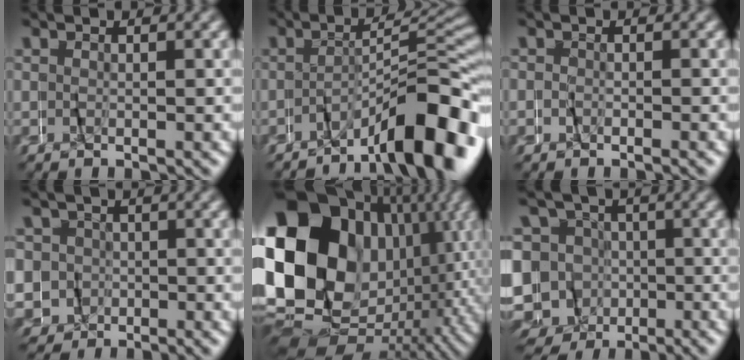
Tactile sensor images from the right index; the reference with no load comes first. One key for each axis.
{"total": 8.9, "fx": -6.2, "fy": 1.6, "fz": 6.2, "tx": -0.078, "ty": 0.003, "tz": -0.098}
{"total": 0.8, "fx": -0.5, "fy": -0.1, "fz": -0.6, "tx": 0.011, "ty": 0.007, "tz": -0.017}
{"total": 7.7, "fx": -1.1, "fy": 7.4, "fz": 1.5, "tx": -0.059, "ty": -0.026, "tz": -0.019}
{"total": 24.6, "fx": 1.3, "fy": 17.2, "fz": 17.6, "tx": -0.296, "ty": -0.025, "tz": 0.027}
{"total": 16.7, "fx": -4.8, "fy": 15.6, "fz": 3.8, "tx": -0.120, "ty": -0.066, "tz": -0.084}